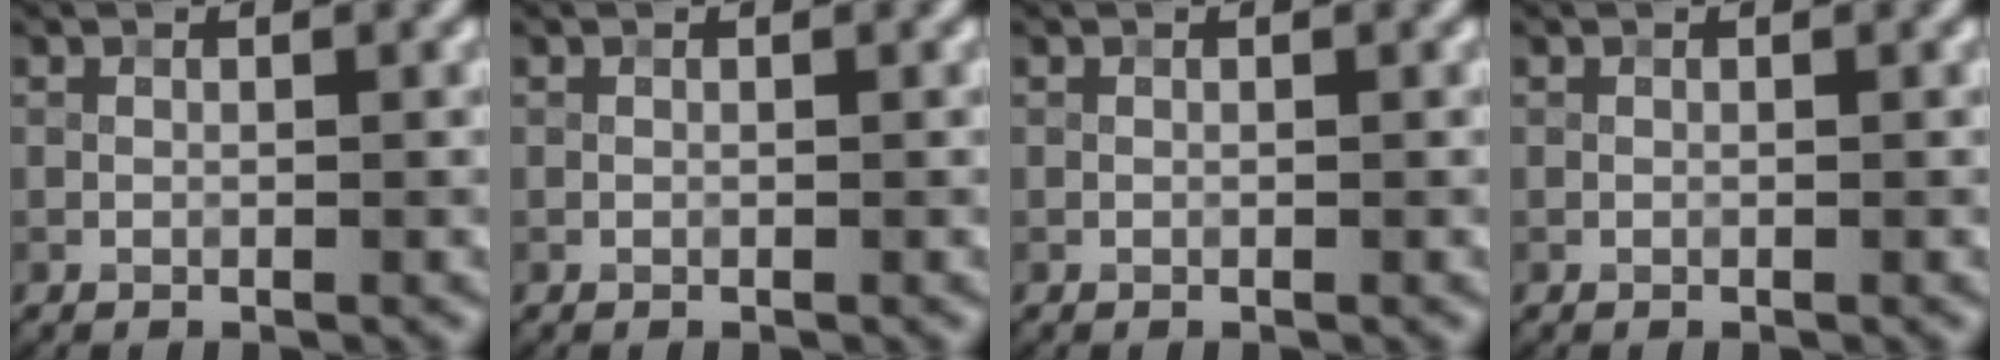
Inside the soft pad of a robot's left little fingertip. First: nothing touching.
{"total": 0.0}
{"total": 0.0}
{"total": 0.0}